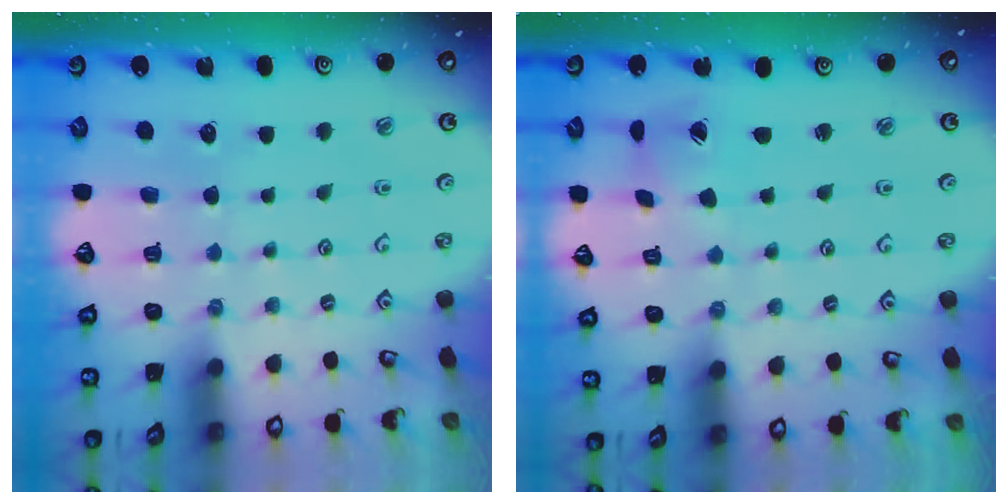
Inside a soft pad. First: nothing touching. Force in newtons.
{"total": 2.5, "press": 2.5, "slide": 0.4}